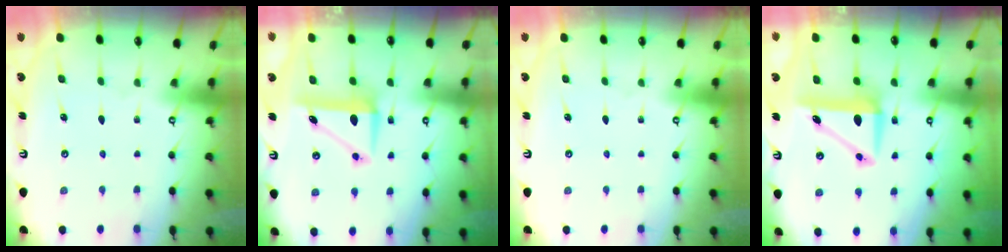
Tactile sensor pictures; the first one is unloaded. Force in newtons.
{"total": 9.1, "press": 8.9, "slide": 1.9}
{"total": 0.0}
{"total": 8.5, "press": 8.2, "slide": 1.9}